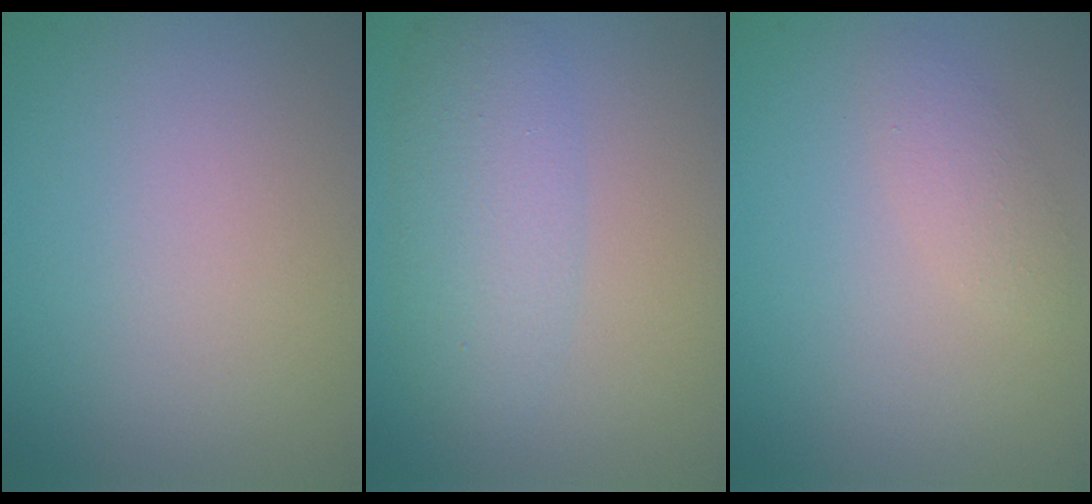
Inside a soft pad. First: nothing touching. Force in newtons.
{"total": 4.1, "press": 4.1, "slide": 0.2}
{"total": 1.6, "press": 1.6, "slide": 0.0}